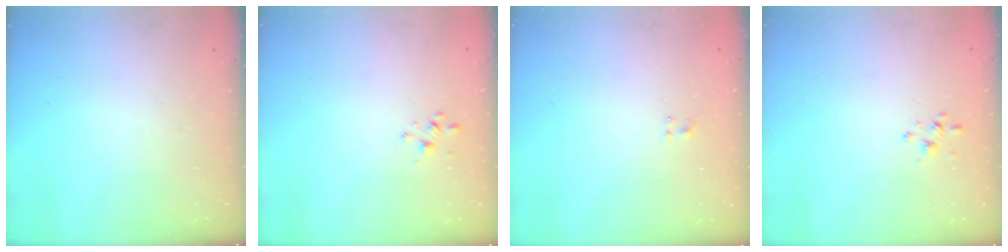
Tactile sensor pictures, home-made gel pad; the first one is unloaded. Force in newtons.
{"total": 1.8, "press": 1.7, "slide": 0.4}
{"total": 1.0, "press": 0.6, "slide": 0.7}
{"total": 2.0, "press": 1.9, "slide": 0.7}